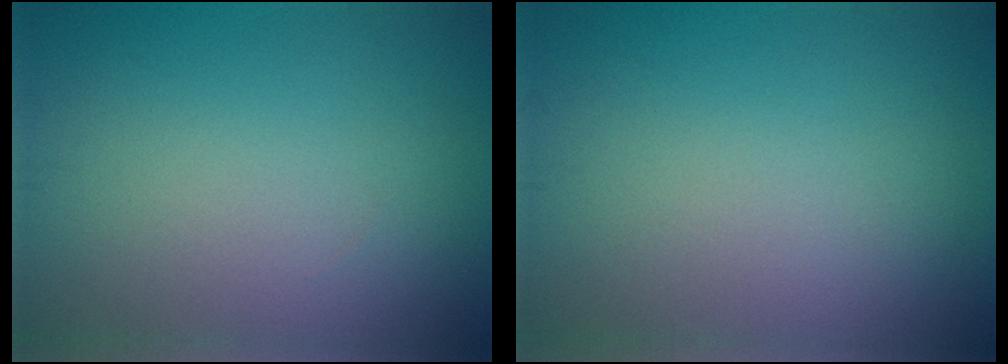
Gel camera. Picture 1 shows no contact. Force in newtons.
{"total": 0.0}